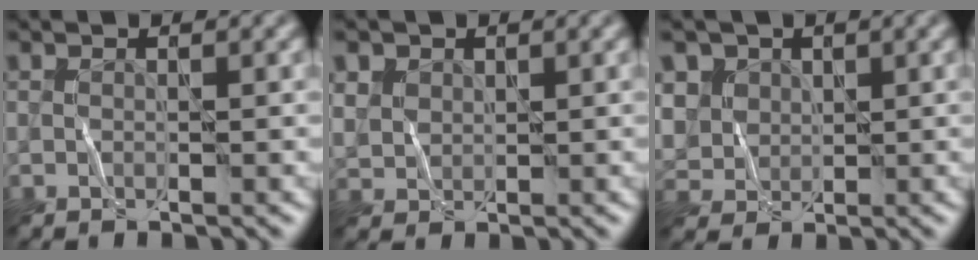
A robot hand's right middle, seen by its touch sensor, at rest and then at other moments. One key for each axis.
{"total": 2.3, "fx": 1.6, "fy": 1.6, "fz": 0.3, "tx": -0.036, "ty": 0.010, "tz": 0.032}
{"total": 3.5, "fx": 2.1, "fy": 2.8, "fz": 0.3, "tx": -0.057, "ty": 0.008, "tz": 0.058}